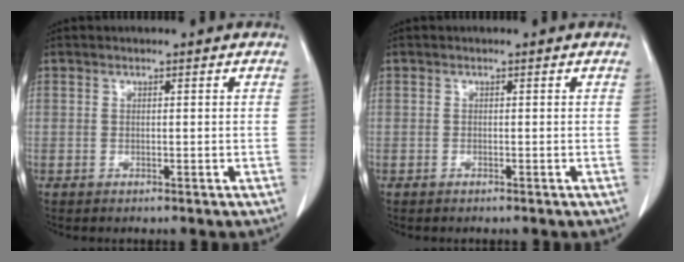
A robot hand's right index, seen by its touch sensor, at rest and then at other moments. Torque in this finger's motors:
{"motor_torque": [-0.06, 0.10, 0.01, 0.00]}